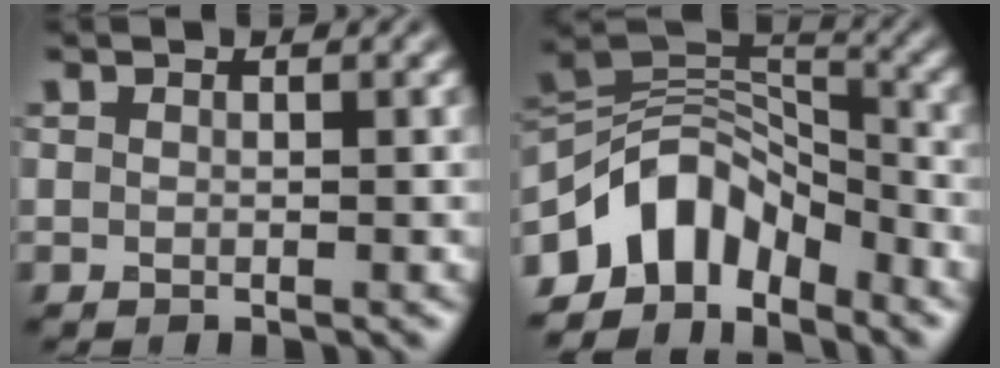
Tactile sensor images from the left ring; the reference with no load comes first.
{"total": 7.7, "force": [-5.1, 4.3, 3.7], "torque": [-0.047, 0.008, -0.104]}